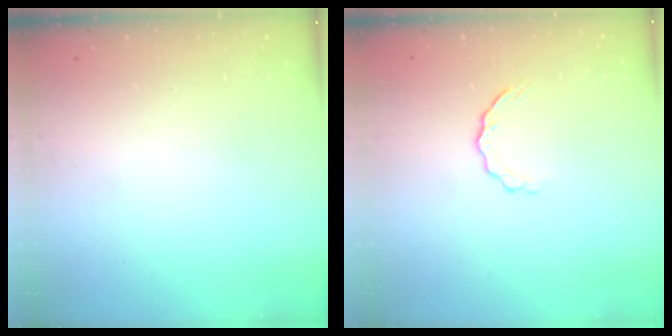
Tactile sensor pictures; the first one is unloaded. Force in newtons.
{"total": 5.2, "press": 5.2, "slide": 0.6}